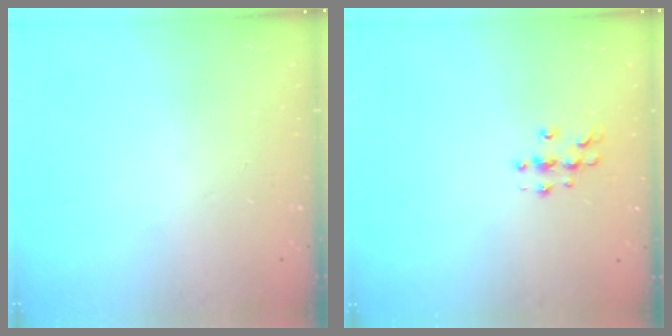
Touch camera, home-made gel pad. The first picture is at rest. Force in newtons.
{"total": 4.5, "press": 4.4, "slide": 0.4}